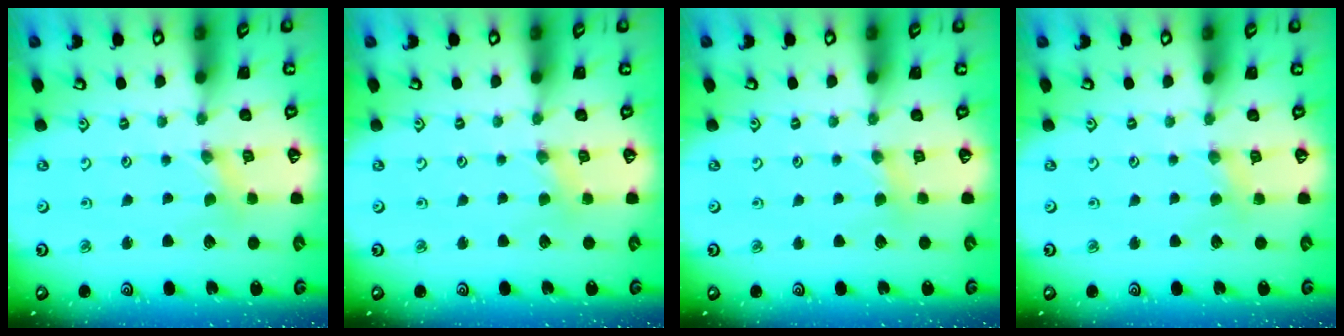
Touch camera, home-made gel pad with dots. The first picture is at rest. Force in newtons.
{"total": 2.6, "press": 2.6, "slide": 0.3}
{"total": 1.9, "press": 1.8, "slide": 0.4}
{"total": 2.9, "press": 2.9, "slide": 0.5}